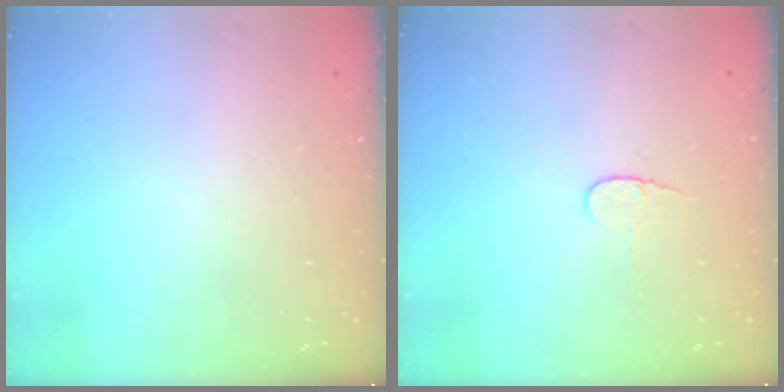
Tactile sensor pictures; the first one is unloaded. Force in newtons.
{"total": 3.7, "press": 3.7, "slide": 0.5}